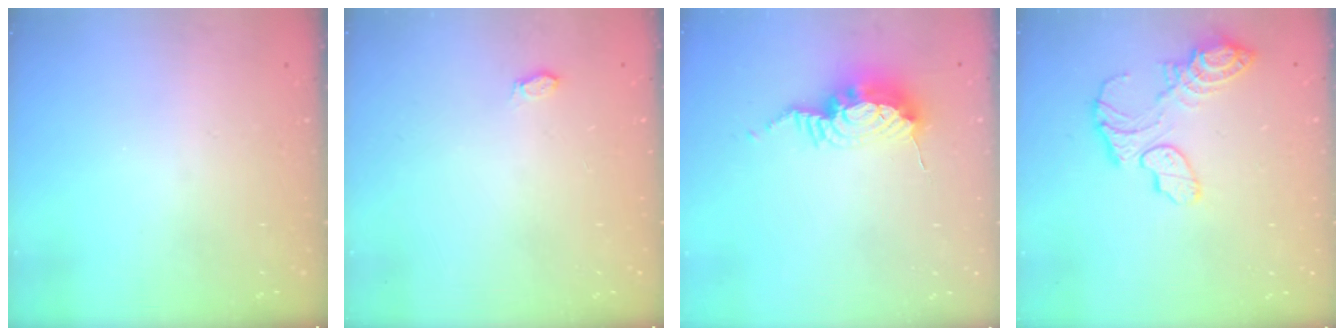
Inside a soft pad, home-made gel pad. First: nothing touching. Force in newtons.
{"total": 2.9, "press": 2.7, "slide": 1.1}
{"total": 10.9, "press": 10.8, "slide": 0.9}
{"total": 12.7, "press": 12.6, "slide": 1.2}